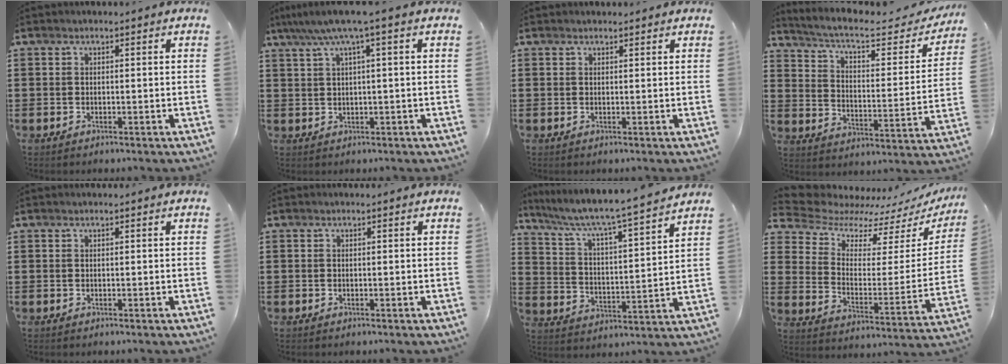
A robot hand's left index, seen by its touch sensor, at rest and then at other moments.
{"total": 4.7, "force": [1.9, -0.3, 4.3], "torque": [-0.086, -0.002, 0.029]}
{"total": 0.7, "force": [0.7, 0.2, 0.1], "torque": [-0.003, 0.002, 0.013]}
{"total": 6.2, "force": [4.8, 1.1, 3.7], "torque": [-0.093, -0.029, 0.077]}
{"total": 0.0}
{"total": 0.0}
{"total": 5.3, "force": [4.6, -0.2, 2.6], "torque": [-0.073, -0.042, 0.065]}
{"total": 7.4, "force": [6.4, 3.1, 1.8], "torque": [-0.068, -0.053, 0.110]}